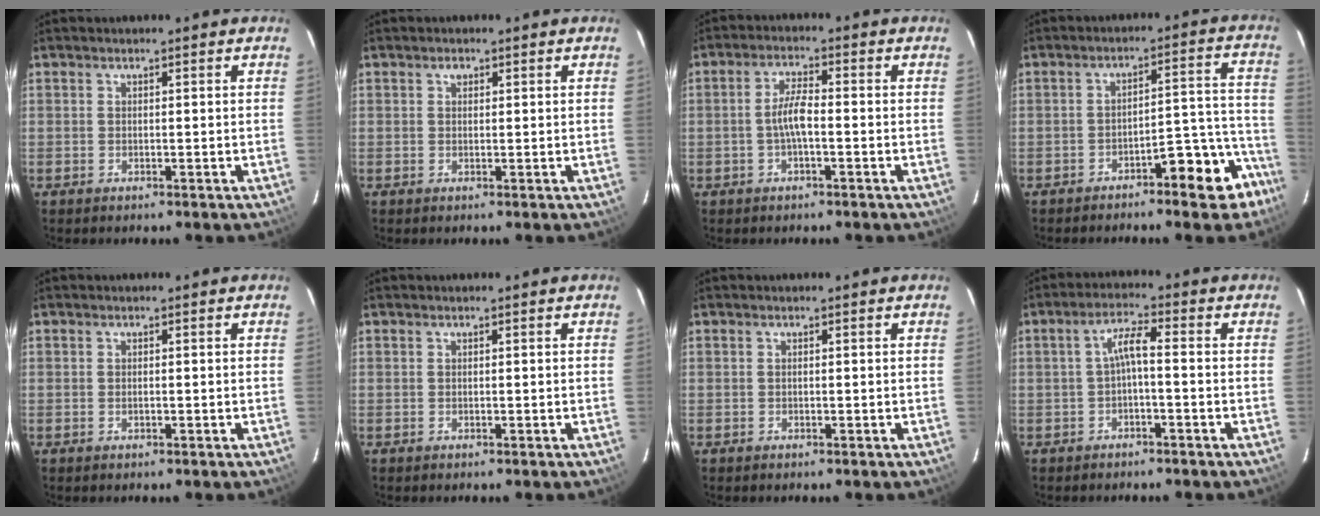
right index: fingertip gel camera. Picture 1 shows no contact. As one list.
[{"total": 0.9, "force": [0.4, 0.7, 0.4], "torque": [-0.006, 0.005, 0.007]}, {"total": 4.1, "force": [-1.2, 0.9, 3.8], "torque": [-0.079, 0.009, -0.023]}, {"total": 9.0, "force": [-7.1, 2.0, 5.1], "torque": [-0.058, 0.032, -0.088]}, {"total": 0.6, "force": [-0.3, 0.3, 0.4], "torque": [-0.007, 0.001, -0.005]}, {"total": 0.0}, {"total": 0.0}, {"total": 3.7, "force": [-1.0, 0.5, 3.5], "torque": [-0.074, 0.012, -0.019]}]